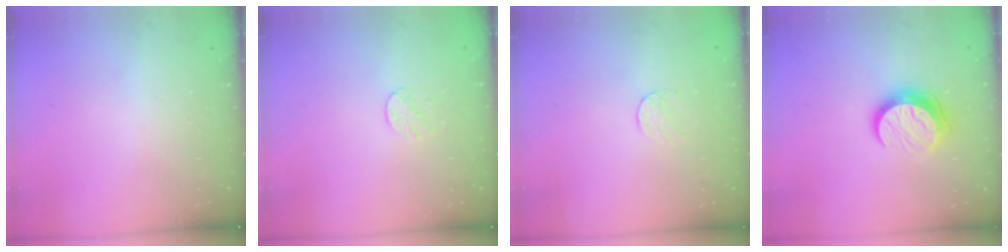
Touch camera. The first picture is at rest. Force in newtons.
{"total": 5.0, "press": 5.0, "slide": 0.4}
{"total": 5.7, "press": 5.7, "slide": 0.4}
{"total": 10.7, "press": 10.7, "slide": 0.8}